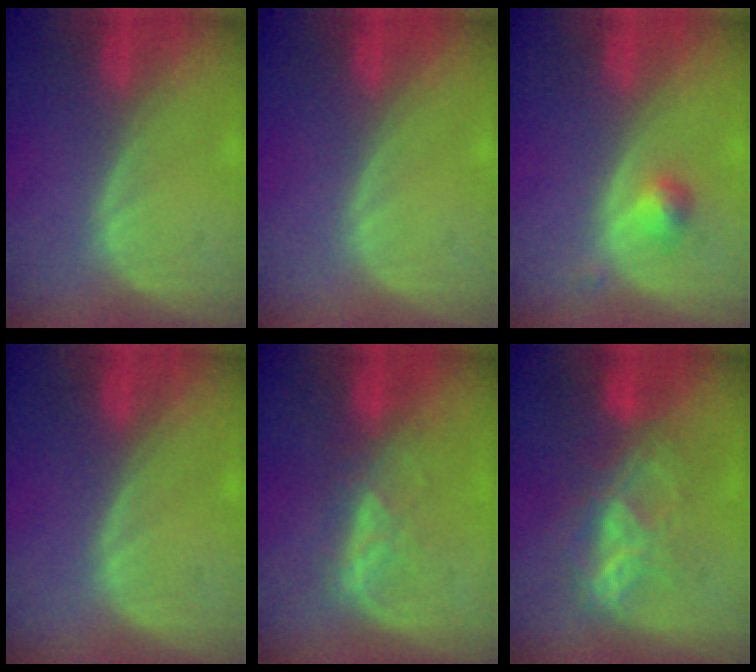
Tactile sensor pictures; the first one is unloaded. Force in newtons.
{"total": 0.0}
{"total": 2.2, "press": 2.2, "slide": 0.2}
{"total": 0.0}
{"total": 3.8, "press": 3.8, "slide": 0.6}
{"total": 6.6, "press": 6.5, "slide": 1.3}